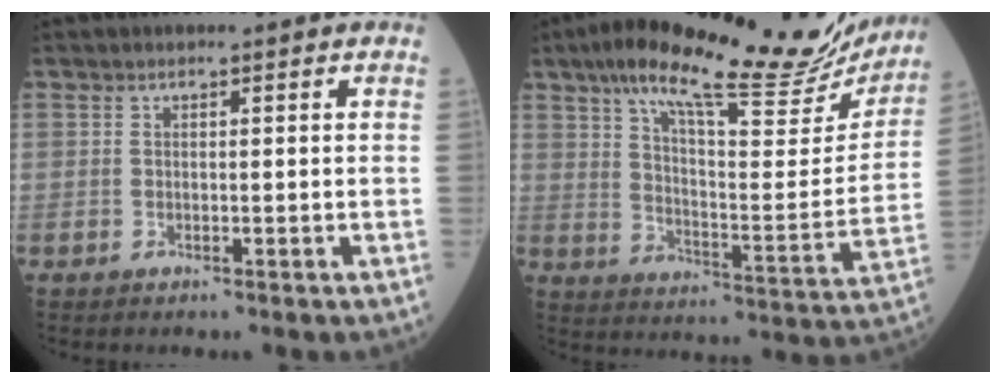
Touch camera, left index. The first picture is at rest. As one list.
[{"total": 26.3, "force": [21.1, 5.4, 14.8], "torque": [-0.227, 0.002, 0.285]}]